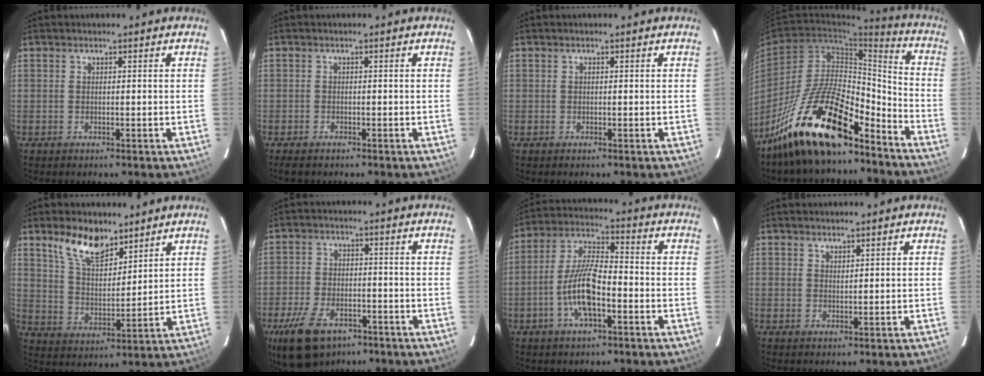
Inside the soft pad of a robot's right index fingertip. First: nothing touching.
{"total": 2.2, "force": [-1.8, 0.9, 0.9], "torque": [-0.023, -0.007, -0.033]}
{"total": 0.0}
{"total": 20.4, "force": [-15.1, 6.4, 12.3], "torque": [-0.223, 0.005, -0.260]}
{"total": 10.2, "force": [7.4, 4.3, 5.6], "torque": [-0.099, 0.006, 0.143]}
{"total": 12.5, "force": [-7.8, 6.7, 7.1], "torque": [-0.167, -0.015, -0.136]}
{"total": 10.6, "force": [-3.9, 3.4, 9.3], "torque": [-0.194, 0.003, -0.073]}
{"total": 0.9, "force": [0.9, 0.3, 0.1], "torque": [-0.003, 0.001, 0.017]}